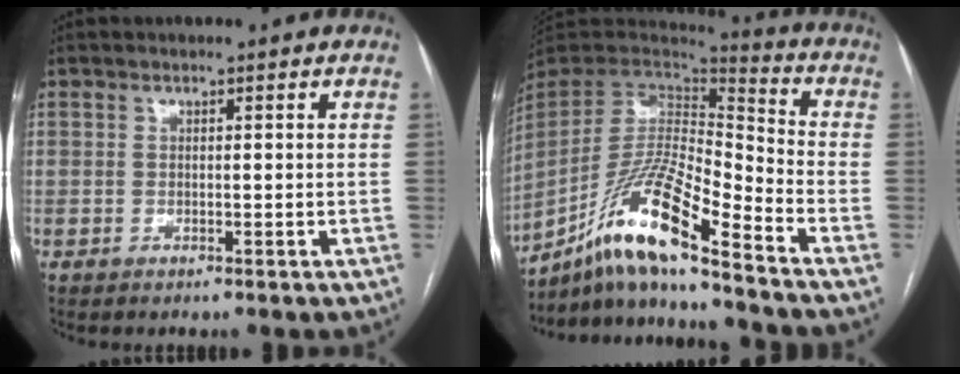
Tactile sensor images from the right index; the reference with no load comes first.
{"total": 16.5, "force": [-11.9, 0.8, 11.5], "torque": [-0.234, 0.002, -0.221]}